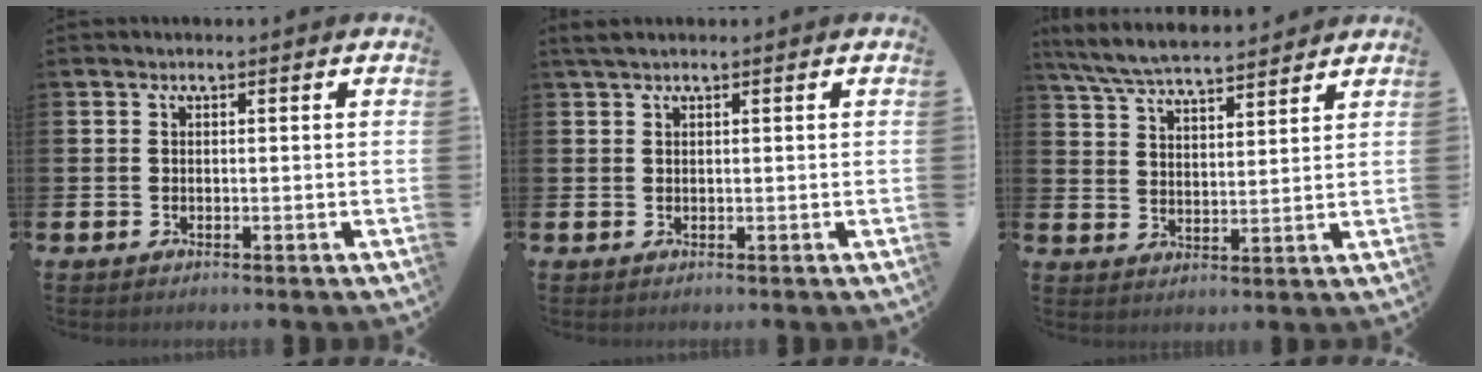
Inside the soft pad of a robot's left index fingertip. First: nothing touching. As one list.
[{"total": 1.4, "force": [1.1, 0.2, 0.8], "torque": [-0.019, 0.005, 0.021]}, {"total": 6.8, "force": [6.6, 0.9, 1.6], "torque": [-0.057, -0.031, 0.120]}]